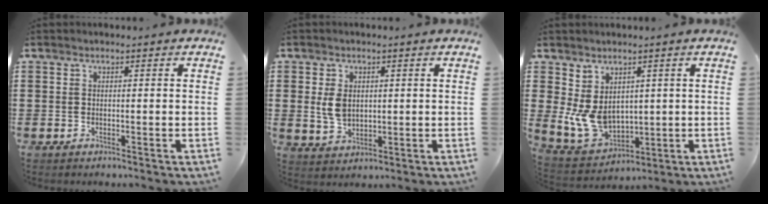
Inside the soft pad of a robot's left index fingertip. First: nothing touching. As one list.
[{"total": 4.4, "force": [0.7, 3.0, 3.2], "torque": [-0.083, 0.003, 0.009]}, {"total": 7.8, "force": [0.9, 6.1, 4.8], "torque": [-0.113, 0.004, 0.020]}]